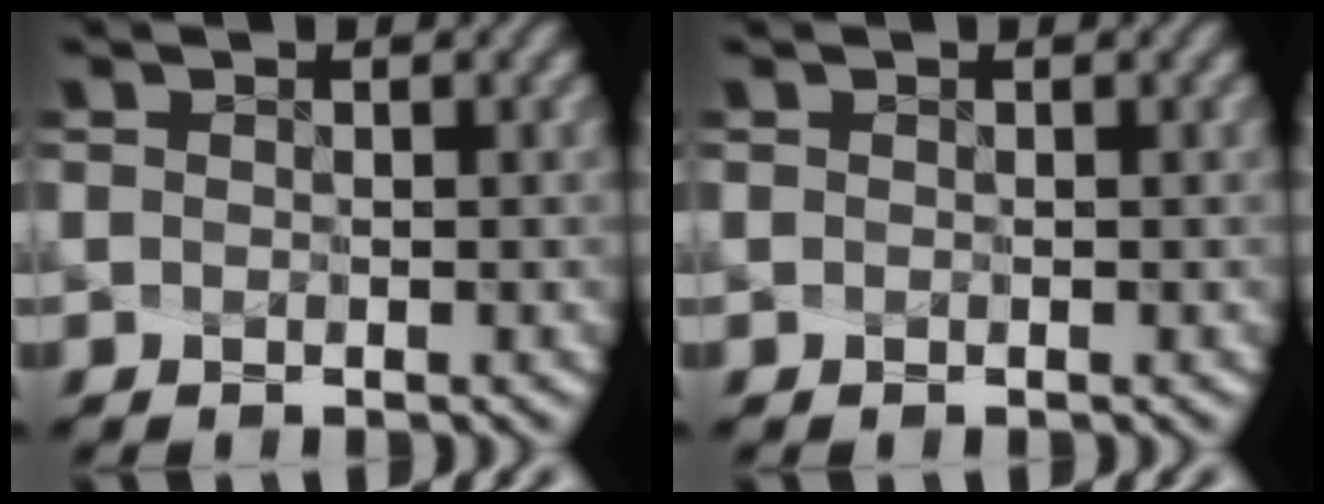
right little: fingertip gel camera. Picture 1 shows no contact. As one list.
[{"total": 0.0}]